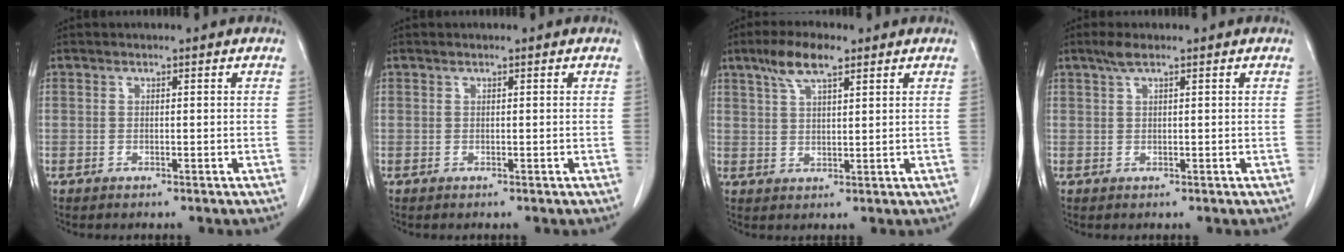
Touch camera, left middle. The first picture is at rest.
{"total": 0.0}
{"total": 6.3, "force": [4.1, 1.4, 4.5], "torque": [-0.097, 0.012, 0.078]}
{"total": 1.8, "force": [1.2, 0.1, 1.4], "torque": [-0.035, 0.008, 0.027]}